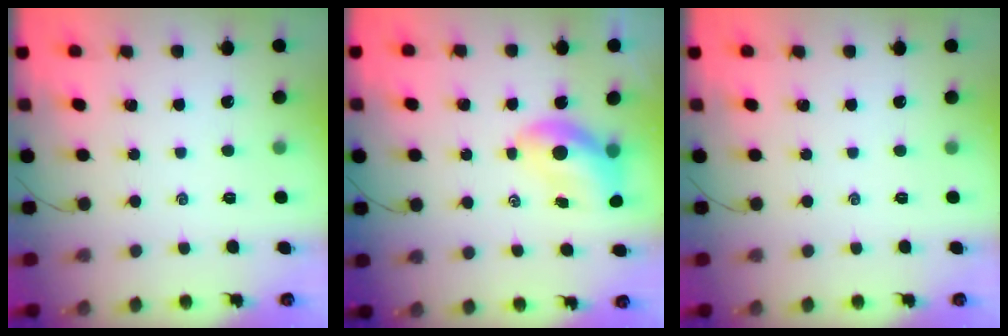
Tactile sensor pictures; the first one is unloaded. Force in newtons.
{"total": 7.1, "press": 7.0, "slide": 0.9}
{"total": 0.0}